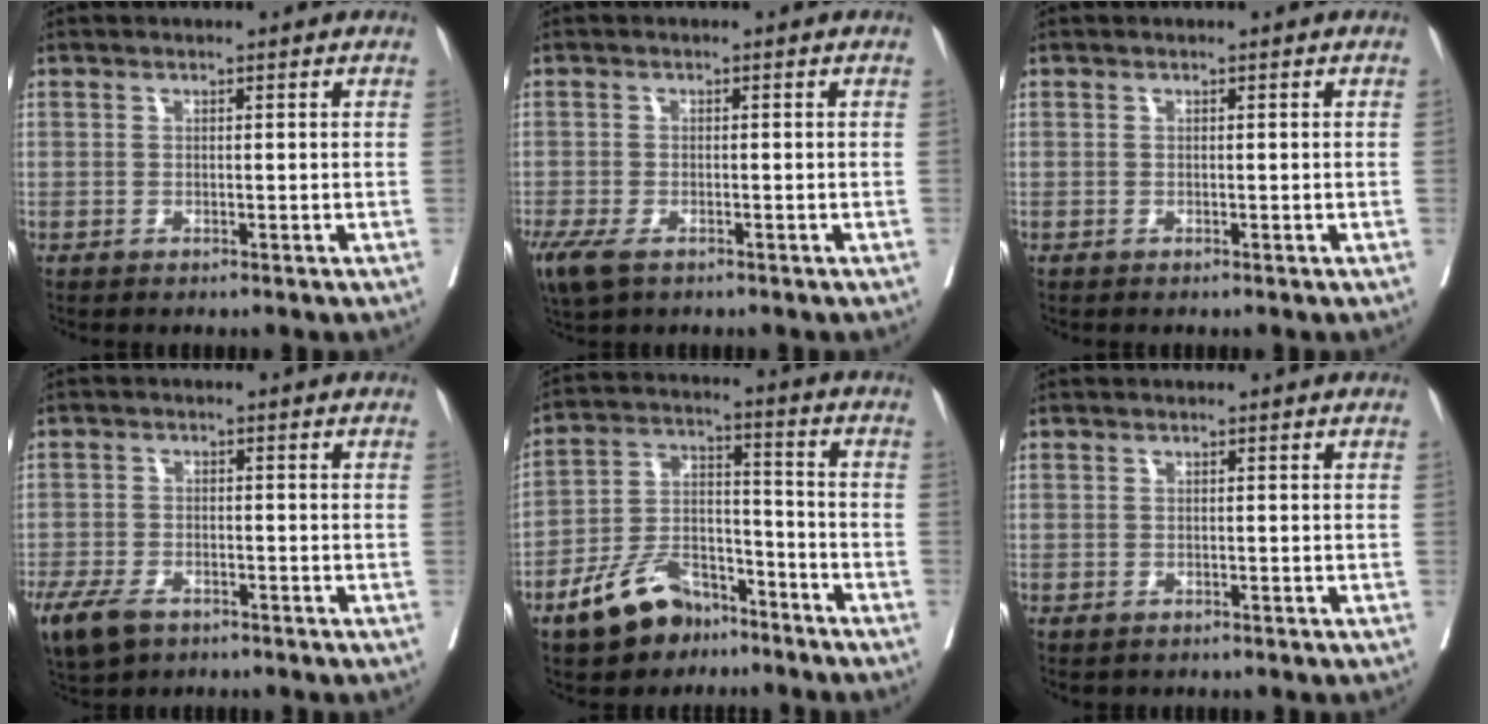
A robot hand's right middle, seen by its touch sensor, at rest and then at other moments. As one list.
[{"total": 7.4, "force": [-4.5, 3.6, 4.7], "torque": [-0.113, -0.020, -0.075]}, {"total": 0.0}, {"total": 9.8, "force": [-6.2, 5.4, 5.3], "torque": [-0.129, -0.014, -0.101]}, {"total": 11.3, "force": [-8.0, 5.6, 5.8], "torque": [-0.114, 0.008, -0.146]}, {"total": 0.5, "force": [-0.3, 0.4, 0.1], "torque": [-0.009, 0.000, -0.004]}]